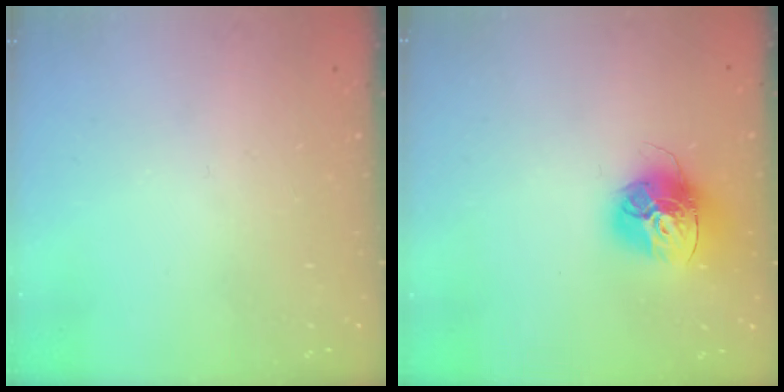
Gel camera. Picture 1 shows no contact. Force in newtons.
{"total": 15.1, "press": 15.0, "slide": 1.5}